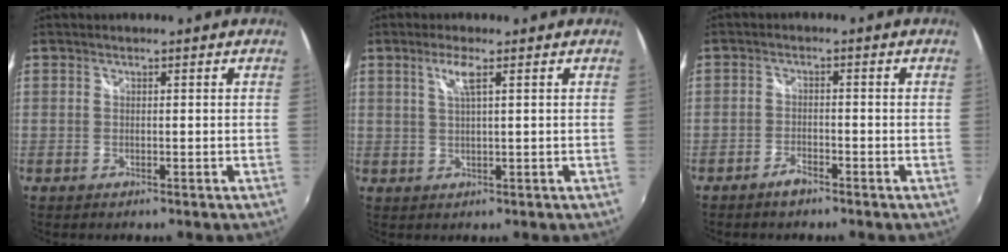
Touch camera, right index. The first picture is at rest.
{"total": 3.2, "force": [1.5, -0.2, 2.8], "torque": [-0.056, 0.001, 0.029]}
{"total": 2.5, "force": [-2.1, 0.8, 1.1], "torque": [-0.033, 0.002, -0.040]}